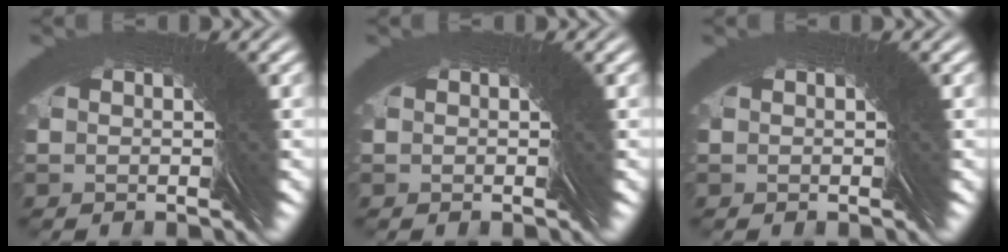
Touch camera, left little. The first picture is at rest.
{"total": 0.0}
{"total": 0.0}